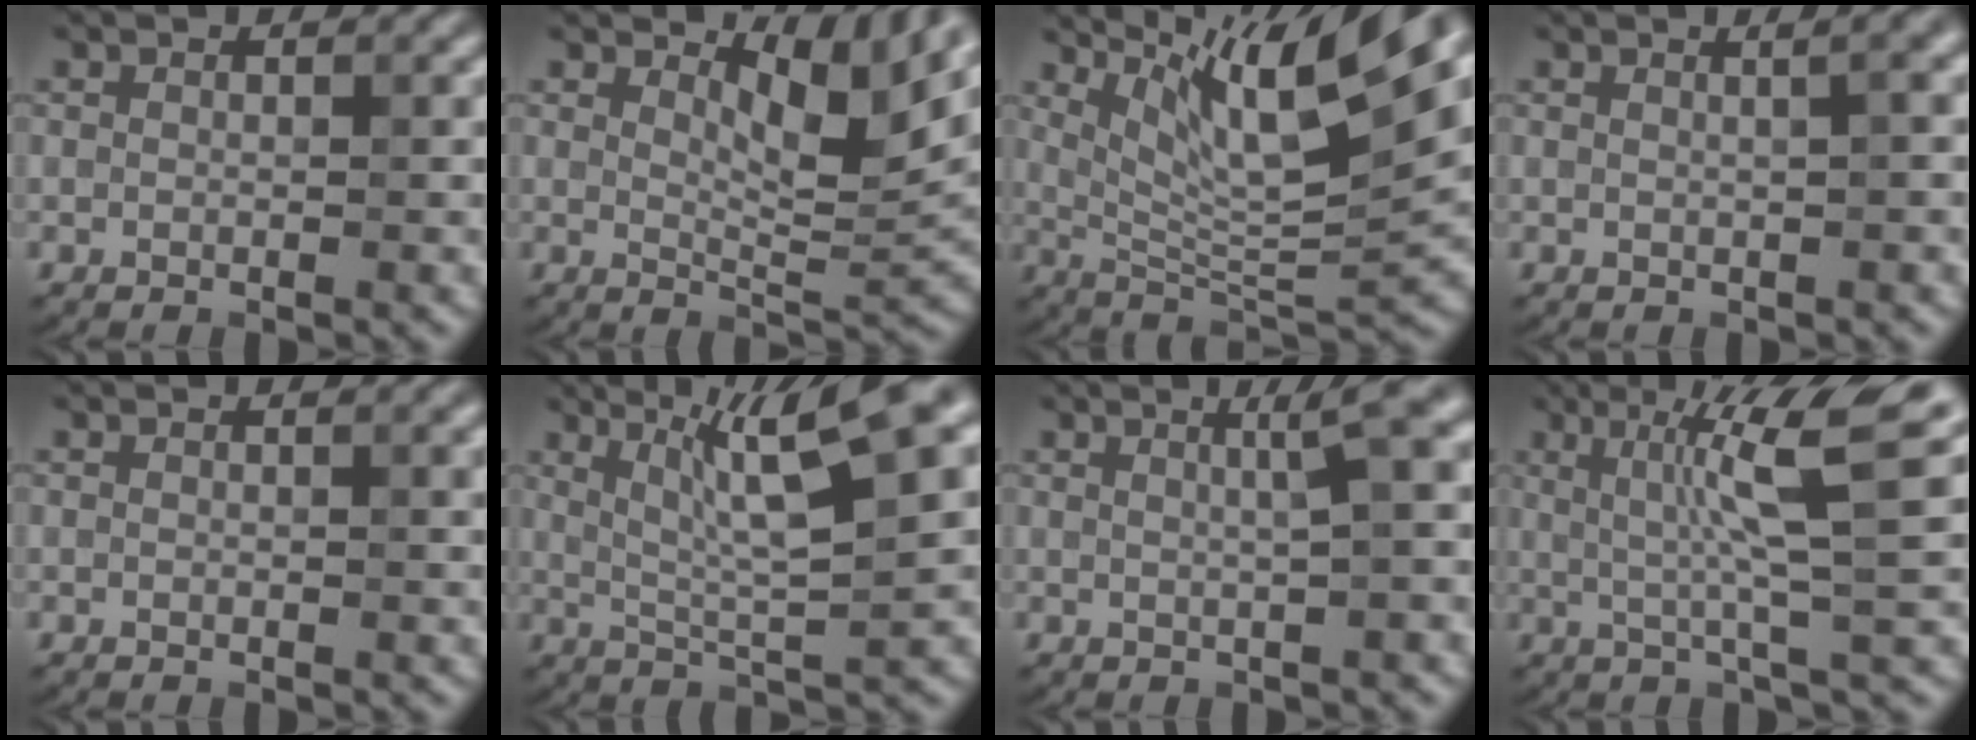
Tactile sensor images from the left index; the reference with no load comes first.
{"total": 5.6, "force": [3.3, 1.6, 4.3], "torque": [-0.069, -0.007, 0.049]}
{"total": 11.6, "force": [6.0, 2.4, 9.6], "torque": [-0.155, 0.004, 0.110]}
{"total": 3.4, "force": [1.2, 1.4, 2.8], "torque": [-0.015, 0.015, -0.006]}
{"total": 0.7, "force": [0.2, 0.1, 0.6], "torque": [-0.006, 0.001, 0.003]}
{"total": 8.9, "force": [3.6, 1.5, 8.0], "torque": [-0.125, 0.014, 0.065]}
{"total": 3.4, "force": [1.0, 0.5, 3.2], "torque": [-0.037, 0.014, 0.013]}
{"total": 8.1, "force": [2.2, 1.2, 7.8], "torque": [-0.119, 0.012, 0.033]}